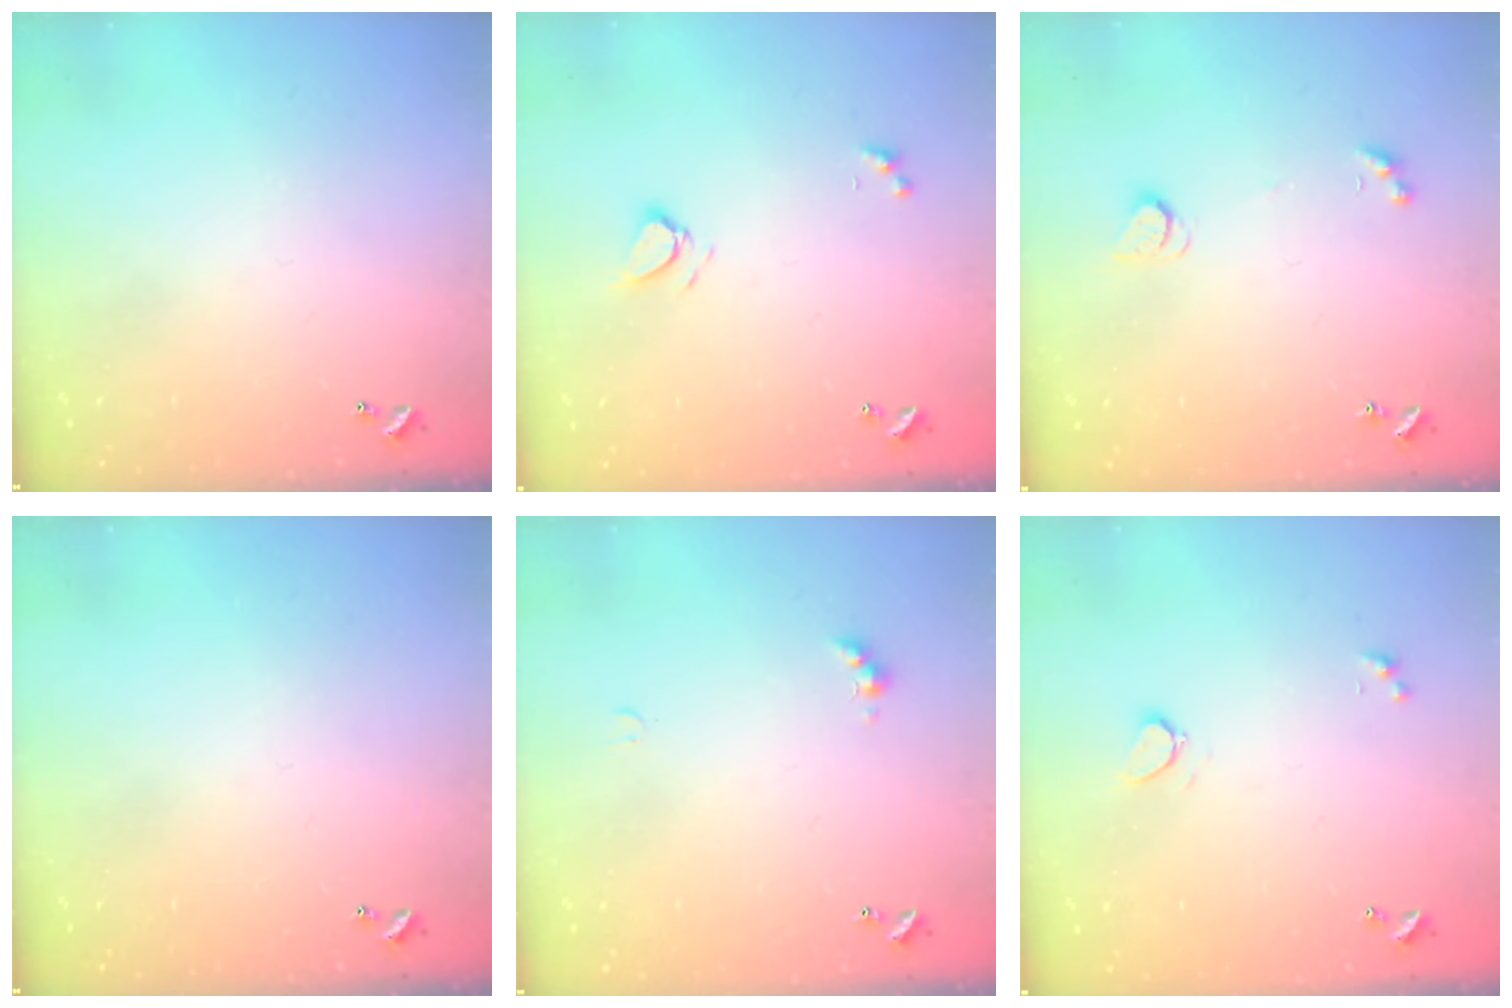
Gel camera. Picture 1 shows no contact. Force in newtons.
{"total": 3.6, "press": 3.5, "slide": 0.5}
{"total": 2.5, "press": 2.5, "slide": 0.5}
{"total": 0.0}
{"total": 2.0, "press": 2.0, "slide": 0.5}
{"total": 0.9, "press": 0.6, "slide": 0.6}